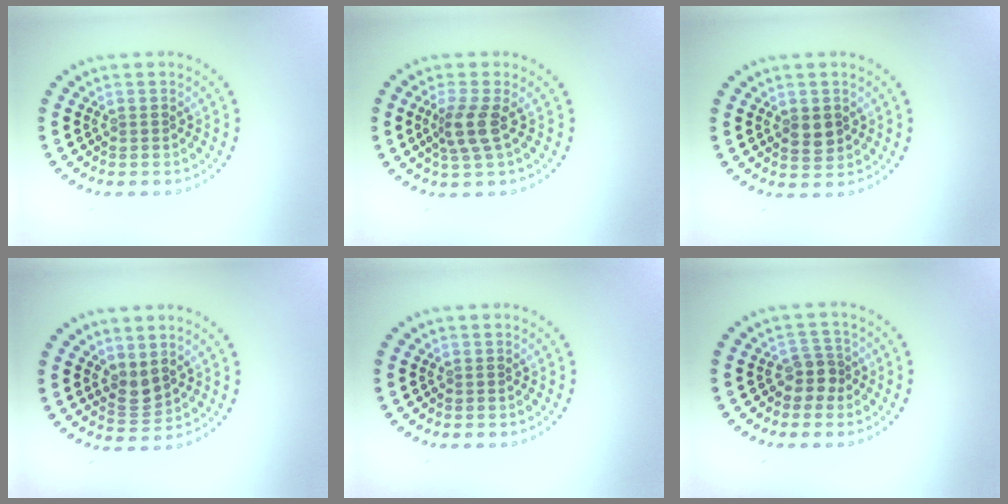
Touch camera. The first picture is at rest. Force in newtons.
{"total": 2.7, "press": 2.1, "slide": 1.7}
{"total": 1.9, "press": 1.9, "slide": 0.2}
{"total": 1.8, "press": 1.5, "slide": 1.0}
{"total": 0.0}
{"total": 2.0, "press": 1.6, "slide": 1.3}